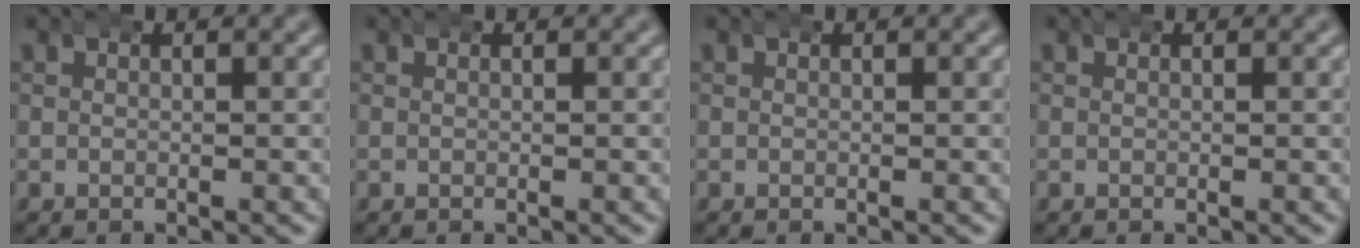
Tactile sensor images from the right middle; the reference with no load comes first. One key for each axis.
{"total": 0.0}
{"total": 0.0}
{"total": 0.0}